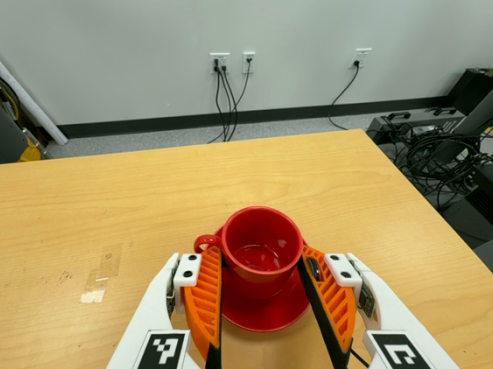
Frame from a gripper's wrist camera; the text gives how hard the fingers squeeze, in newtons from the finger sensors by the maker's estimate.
{"total": 2.7, "left": 2.4, "right": 3.1}